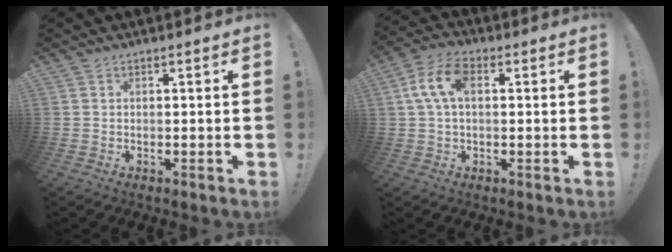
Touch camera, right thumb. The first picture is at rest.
{"total": 9.8, "force": [2.1, 5.8, 7.7], "torque": [-0.158, 0.011, 0.040]}